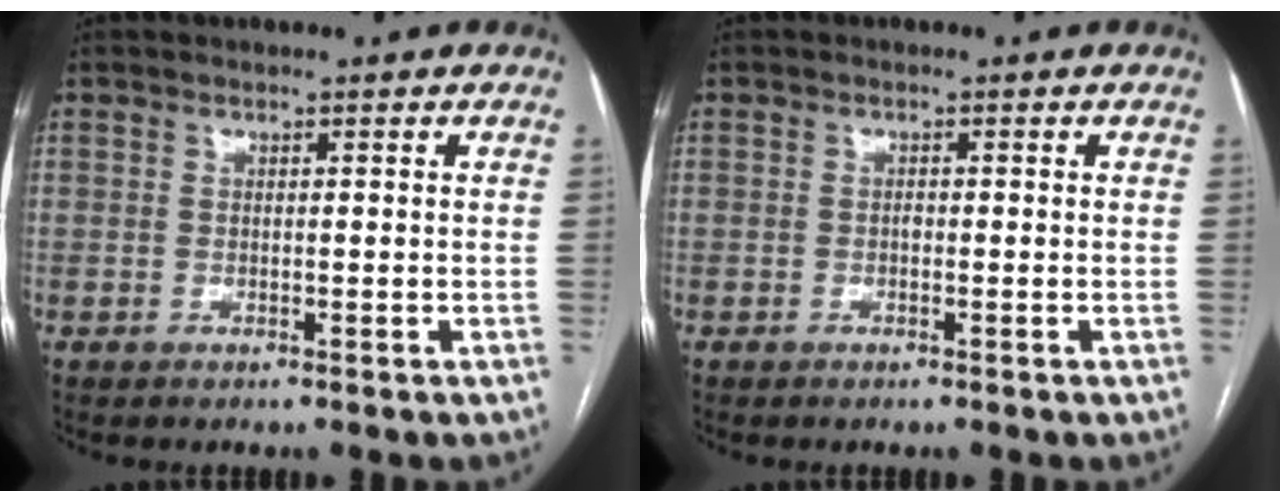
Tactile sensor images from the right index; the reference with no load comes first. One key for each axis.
{"total": 0.6, "fx": -0.2, "fy": 0.3, "fz": 0.5, "tx": -0.008, "ty": 0.002, "tz": -0.005}